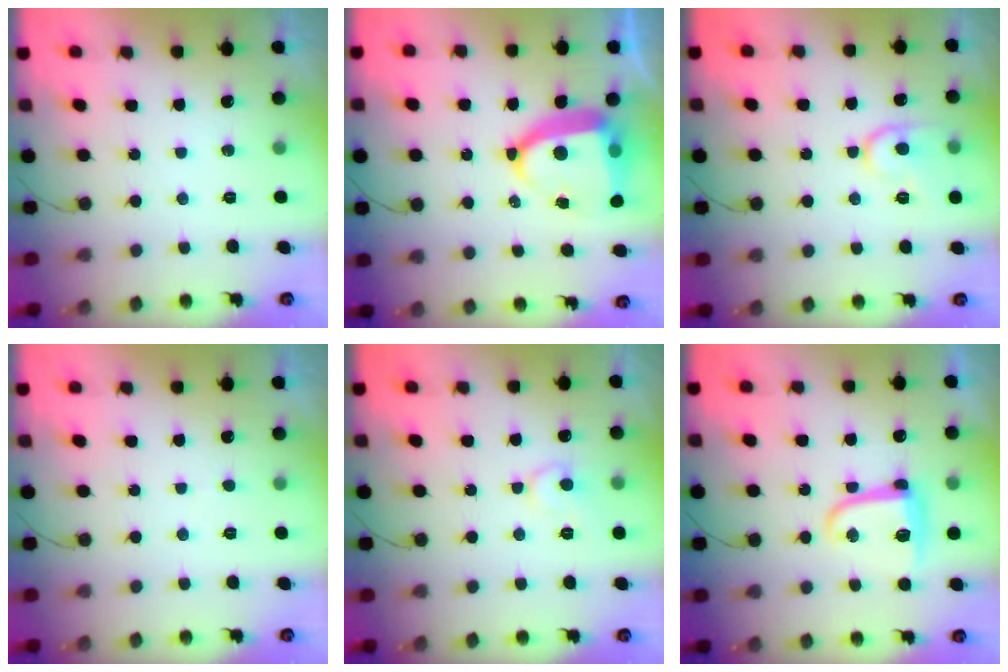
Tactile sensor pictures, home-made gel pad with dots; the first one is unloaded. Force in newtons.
{"total": 14.4, "press": 14.3, "slide": 1.4}
{"total": 12.3, "press": 12.3, "slide": 1.0}
{"total": 0.7, "press": 0.7, "slide": 0.1}
{"total": 7.4, "press": 7.4, "slide": 0.7}
{"total": 11.3, "press": 11.3, "slide": 0.4}